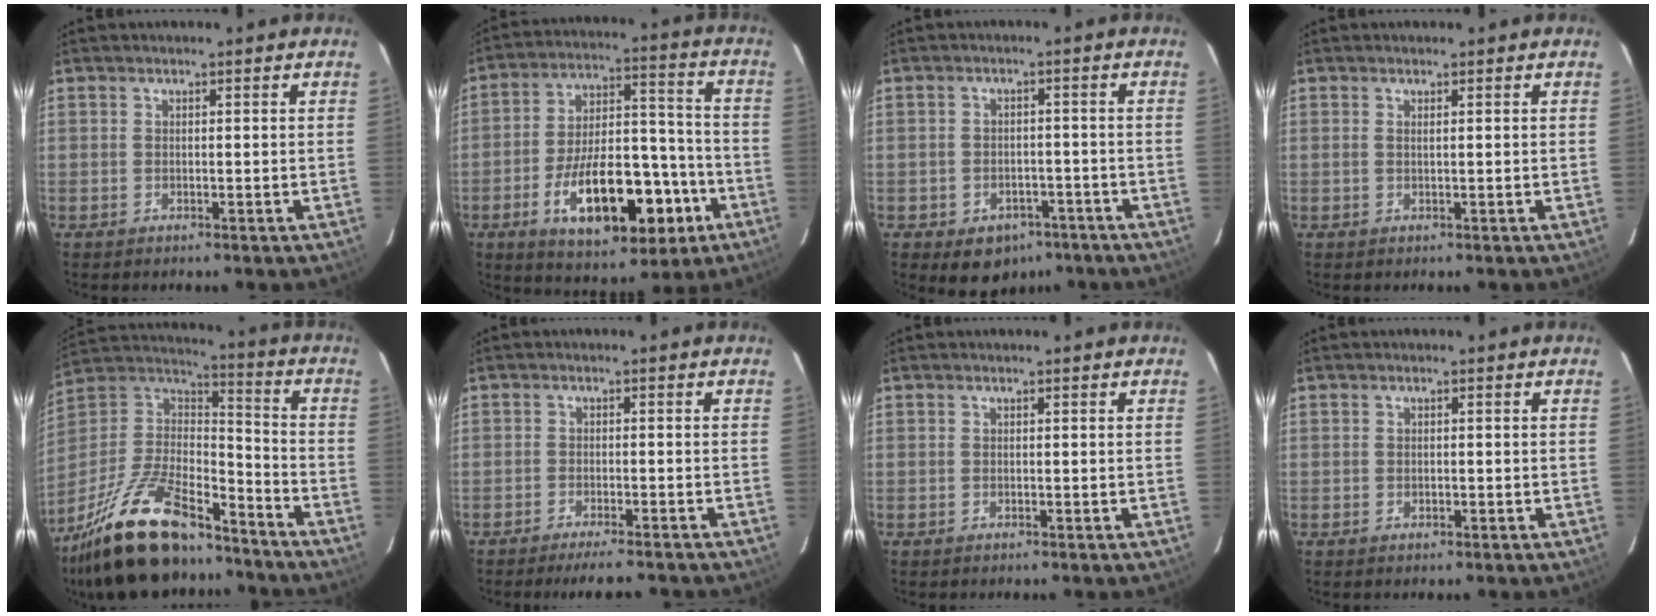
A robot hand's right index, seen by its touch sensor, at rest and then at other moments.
{"total": 20.4, "force": [-8.6, 9.5, 15.9], "torque": [-0.284, 0.011, -0.115]}
{"total": 7.7, "force": [-4.6, 5.6, 2.5], "torque": [-0.052, 0.018, -0.043]}
{"total": 0.6, "force": [0.3, -0.2, 0.5], "torque": [-0.011, 0.000, 0.004]}
{"total": 25.4, "force": [-18.8, 8.9, 14.6], "torque": [-0.297, -0.010, -0.313]}
{"total": 7.2, "force": [-6.4, 1.0, 3.2], "torque": [-0.073, -0.011, -0.098]}
{"total": 0.0}
{"total": 0.7, "force": [-0.3, 0.6, 0.2], "torque": [-0.002, -0.001, -0.003]}